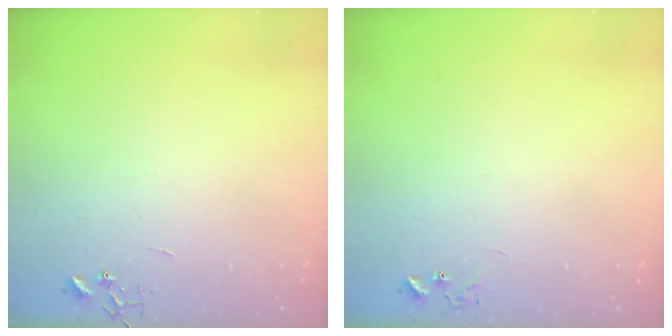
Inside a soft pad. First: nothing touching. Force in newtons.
{"total": 5.9, "press": 5.9, "slide": 0.5}